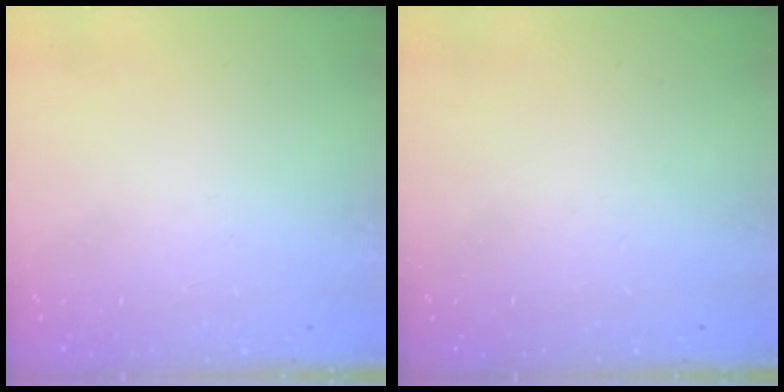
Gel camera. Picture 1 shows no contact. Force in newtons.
{"total": 0.0}